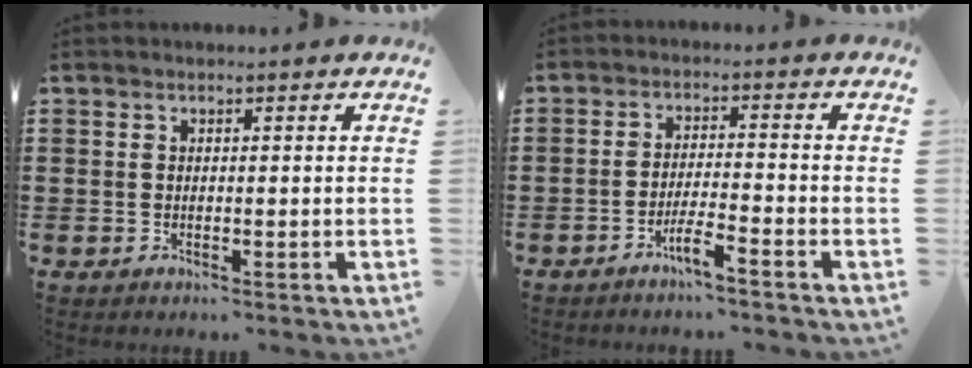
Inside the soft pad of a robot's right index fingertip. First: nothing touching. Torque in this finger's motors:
{"motor_torque": [-0.05, 0.08, -0.53, -0.12]}